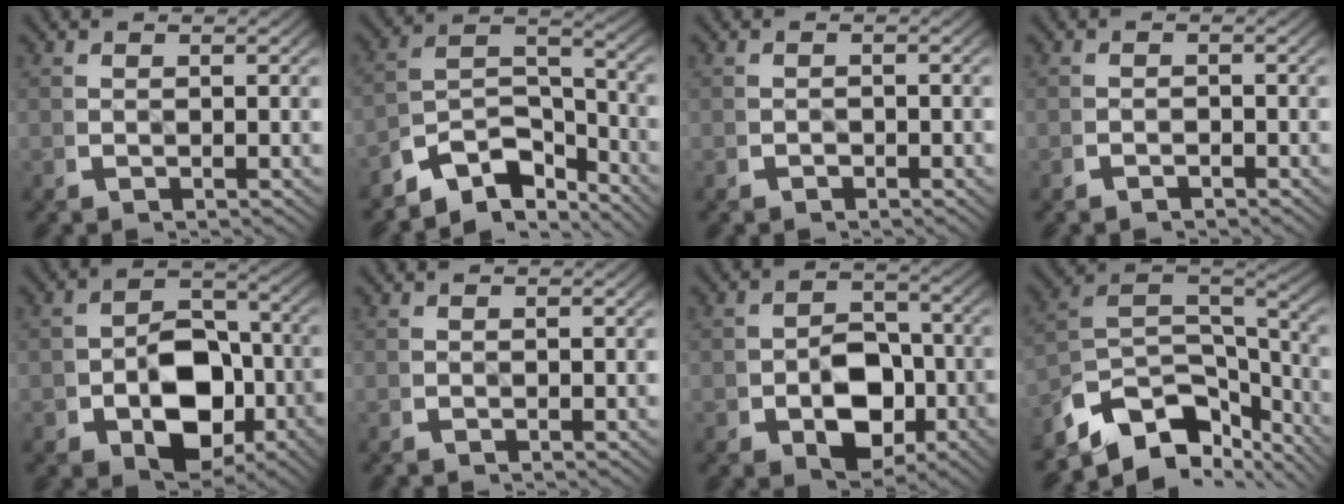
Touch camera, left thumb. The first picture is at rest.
{"total": 9.0, "force": [-3.9, 5.2, 6.1], "torque": [-0.123, -0.033, -0.058]}
{"total": 0.5, "force": [-0.5, 0.2, 0.1], "torque": [-0.002, -0.003, -0.009]}
{"total": 1.0, "force": [-0.9, 0.2, 0.1], "torque": [-0.002, -0.004, -0.016]}
{"total": 9.9, "force": [-1.9, 6.8, 6.9], "torque": [-0.121, -0.038, -0.014]}
{"total": 0.0}
{"total": 7.5, "force": [-1.5, 5.4, 5.0], "torque": [-0.084, -0.031, -0.012]}
{"total": 11.4, "force": [-3.9, 7.2, 8.0], "torque": [-0.191, -0.045, -0.047]}